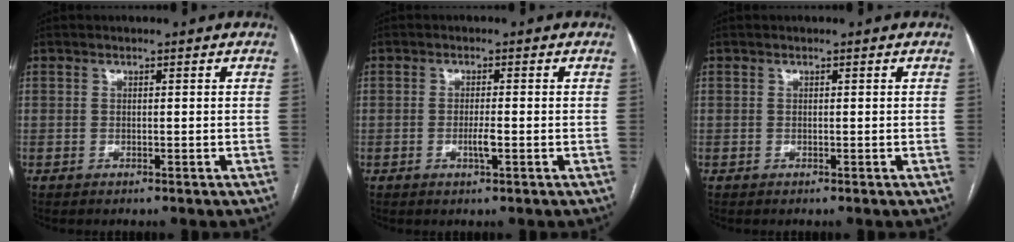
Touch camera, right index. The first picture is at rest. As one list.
[{"total": 2.2, "force": [-0.7, 0.1, 2.1], "torque": [-0.040, -0.002, -0.012]}, {"total": 0.0}]